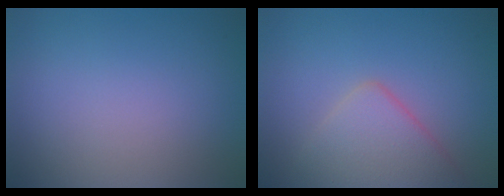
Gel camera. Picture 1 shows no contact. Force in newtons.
{"total": 4.4, "press": 4.4, "slide": 0.2}